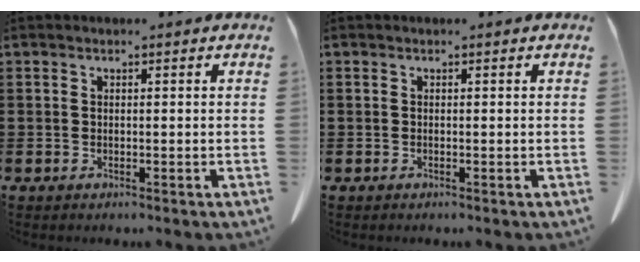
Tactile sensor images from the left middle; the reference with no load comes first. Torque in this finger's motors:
{"motor_torque": [0.01, -0.19, 0.05, -0.01]}